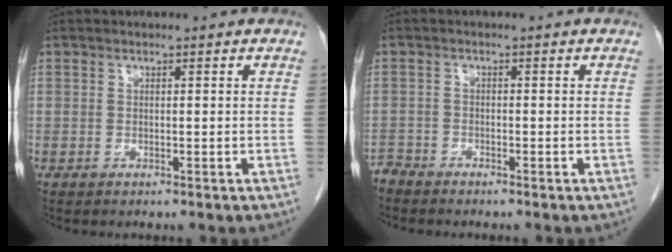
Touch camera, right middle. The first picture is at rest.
{"total": 2.0, "force": [-2.0, 0.1, -0.4], "torque": [0.010, -0.008, -0.040]}